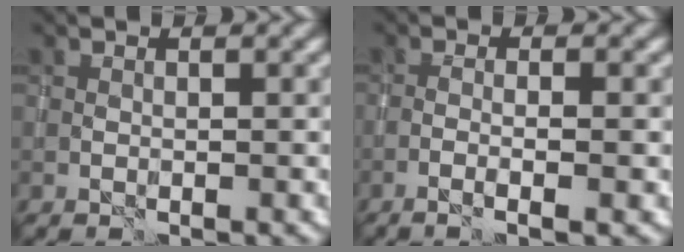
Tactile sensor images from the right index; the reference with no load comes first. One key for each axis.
{"total": 2.6, "fx": -1.1, "fy": 0.2, "fz": 2.4, "tx": -0.039, "ty": 0.004, "tz": -0.028}